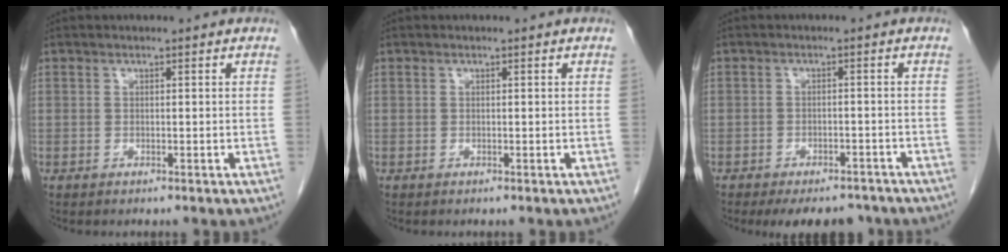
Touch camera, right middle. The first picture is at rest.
{"total": 0.0}
{"total": 8.7, "force": [-7.1, 3.9, 3.0], "torque": [-0.034, -0.002, -0.090]}